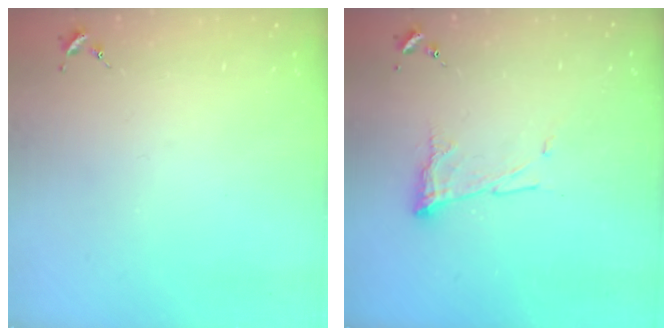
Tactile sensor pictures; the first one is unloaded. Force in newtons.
{"total": 8.5, "press": 8.5, "slide": 0.5}